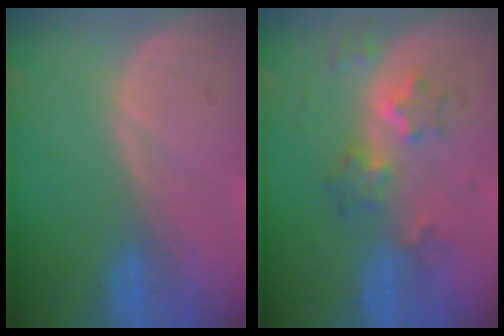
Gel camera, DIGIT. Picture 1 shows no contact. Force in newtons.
{"total": 6.2, "press": 5.5, "slide": 3.0}